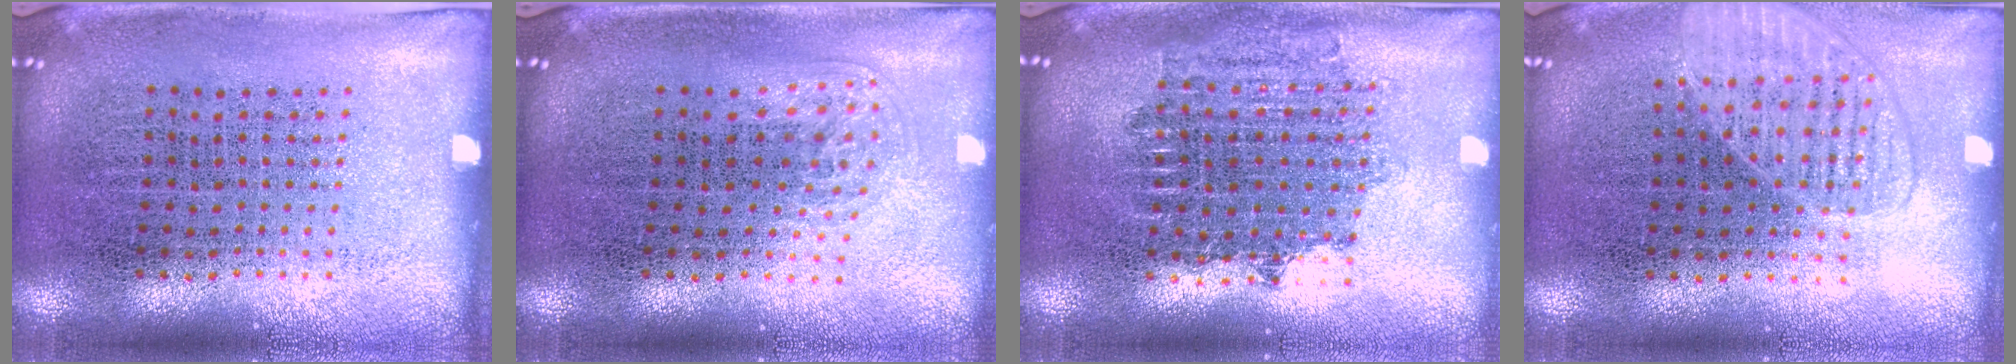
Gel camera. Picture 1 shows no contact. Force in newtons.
{"total": 1.1, "press": 0.6, "slide": 0.8}
{"total": 1.7, "press": 1.4, "slide": 1.0}
{"total": 1.5, "press": 1.4, "slide": 0.4}